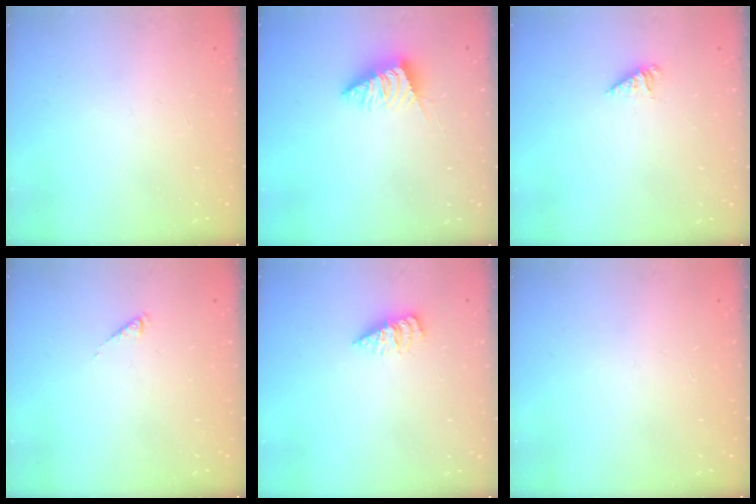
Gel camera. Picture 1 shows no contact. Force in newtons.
{"total": 5.0, "press": 5.0, "slide": 0.3}
{"total": 2.4, "press": 2.4, "slide": 0.1}
{"total": 0.0}
{"total": 4.8, "press": 4.8, "slide": 0.6}
{"total": 0.0}